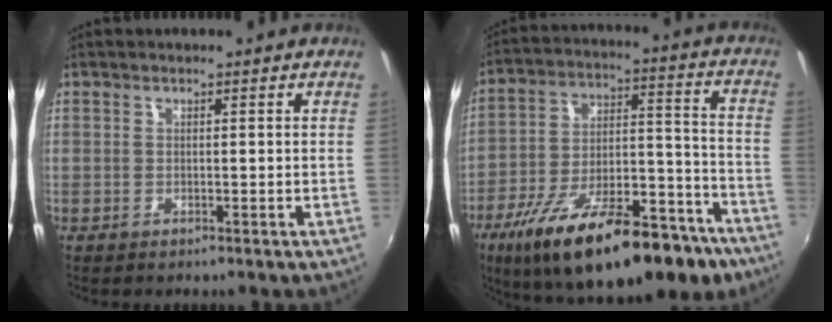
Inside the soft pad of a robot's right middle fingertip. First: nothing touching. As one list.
[{"total": 29.1, "force": [-18.9, 11.1, 19.2], "torque": [-0.305, -0.018, -0.269]}]